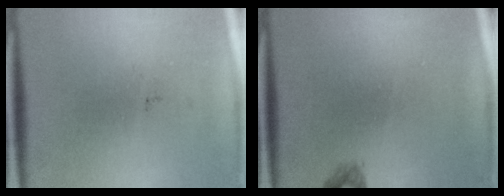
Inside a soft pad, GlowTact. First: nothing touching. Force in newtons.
{"total": 0.8}